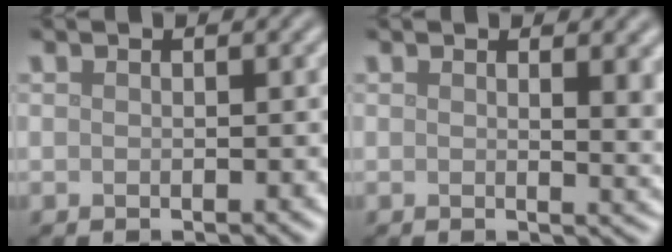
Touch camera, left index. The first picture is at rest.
{"total": 3.7, "force": [1.3, 1.4, 3.2], "torque": [-0.030, -0.002, 0.019]}